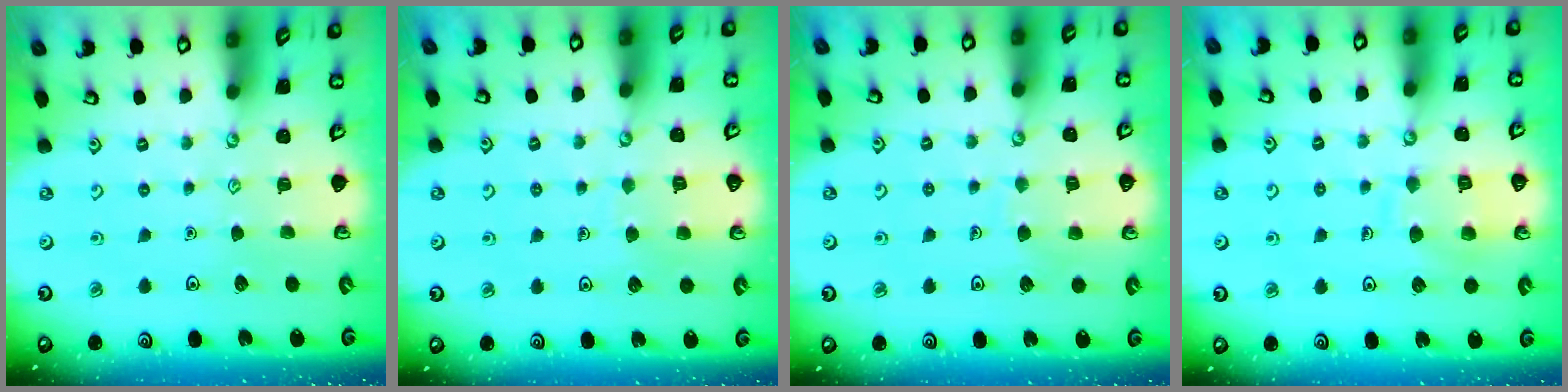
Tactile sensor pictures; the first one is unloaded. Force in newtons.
{"total": 5.1, "press": 5.1, "slide": 0.4}
{"total": 5.6, "press": 5.5, "slide": 0.5}
{"total": 10.6, "press": 10.6, "slide": 0.9}